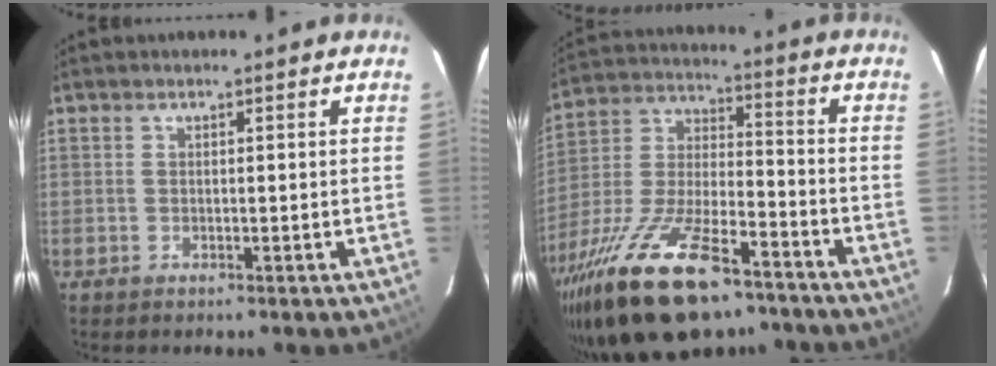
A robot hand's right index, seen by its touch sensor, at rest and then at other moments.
{"total": 25.2, "force": [-17.0, 9.3, 16.1], "torque": [-0.324, -0.028, -0.286]}